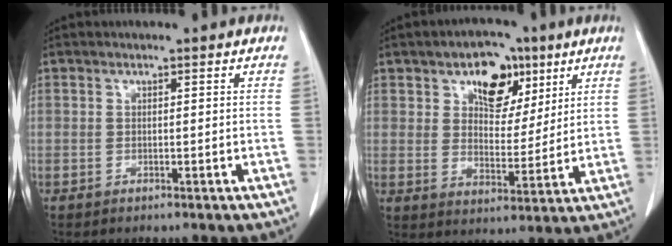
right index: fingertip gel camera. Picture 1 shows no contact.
{"total": 12.0, "force": [5.9, 7.6, 7.1], "torque": [-0.119, 0.019, 0.105]}